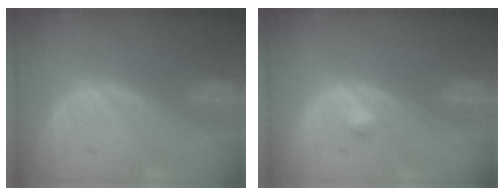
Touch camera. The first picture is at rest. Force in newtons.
{"total": 1.0, "press": 1.0, "slide": 0.1}